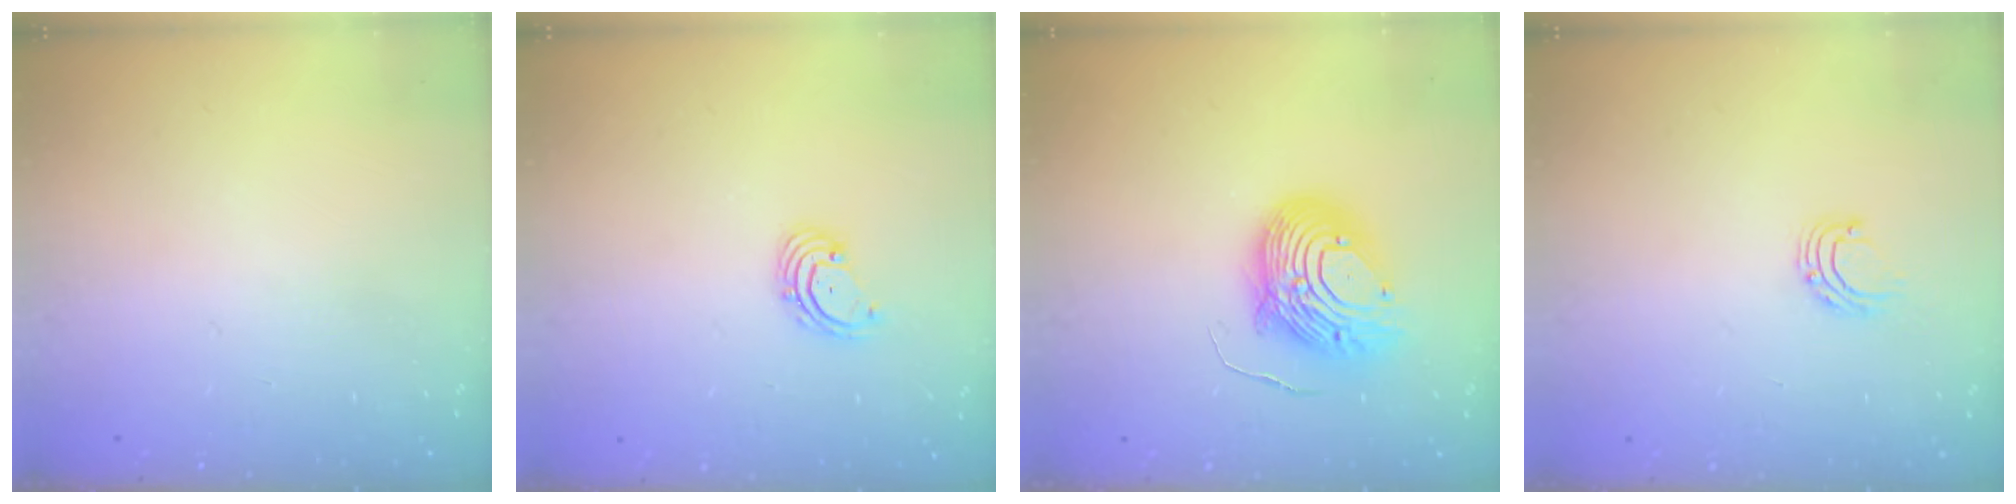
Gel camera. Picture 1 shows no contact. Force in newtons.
{"total": 2.6, "press": 2.5, "slide": 0.6}
{"total": 12.1, "press": 12.0, "slide": 1.2}
{"total": 5.1, "press": 5.1, "slide": 0.4}